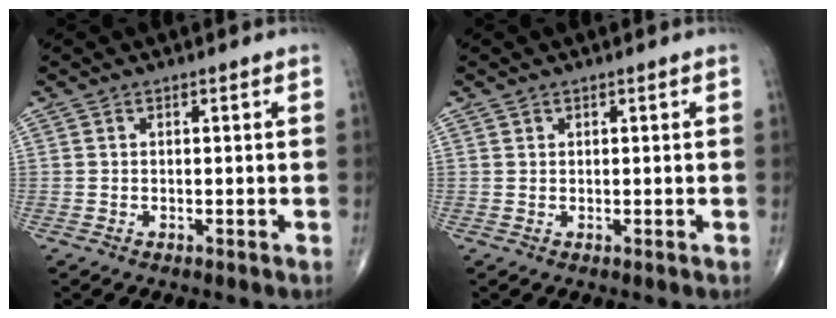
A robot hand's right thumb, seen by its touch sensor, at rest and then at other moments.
{"total": 0.5, "force": [0.4, 0.3, 0.0], "torque": [0.002, -0.002, 0.005]}